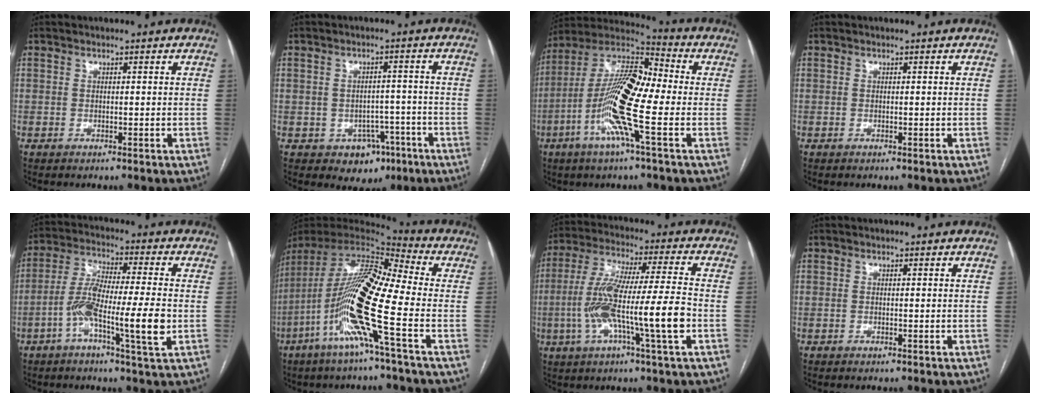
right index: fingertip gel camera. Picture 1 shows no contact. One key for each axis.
{"total": 6.0, "fx": -2.9, "fy": 4.9, "fz": 1.9, "tx": -0.009, "ty": 0.017, "tz": -0.027}
{"total": 16.1, "fx": -3.6, "fy": 2.2, "fz": 15.5, "tx": -0.307, "ty": 0.004, "tz": -0.078}
{"total": 0.0}
{"total": 12.0, "fx": -3.4, "fy": 0.5, "fz": 11.5, "tx": -0.220, "ty": 0.001, "tz": -0.067}
{"total": 18.9, "fx": -6.2, "fy": 0.6, "fz": 17.8, "tx": -0.367, "ty": -0.018, "tz": -0.132}
{"total": 15.6, "fx": -3.8, "fy": 0.1, "fz": 15.2, "tx": -0.290, "ty": 0.003, "tz": -0.073}
{"total": 0.0}